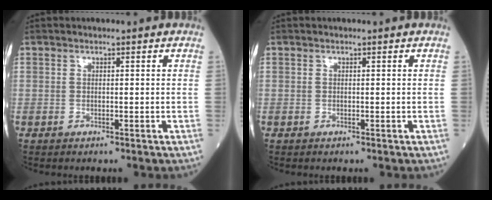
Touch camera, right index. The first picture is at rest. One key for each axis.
{"total": 0.0}